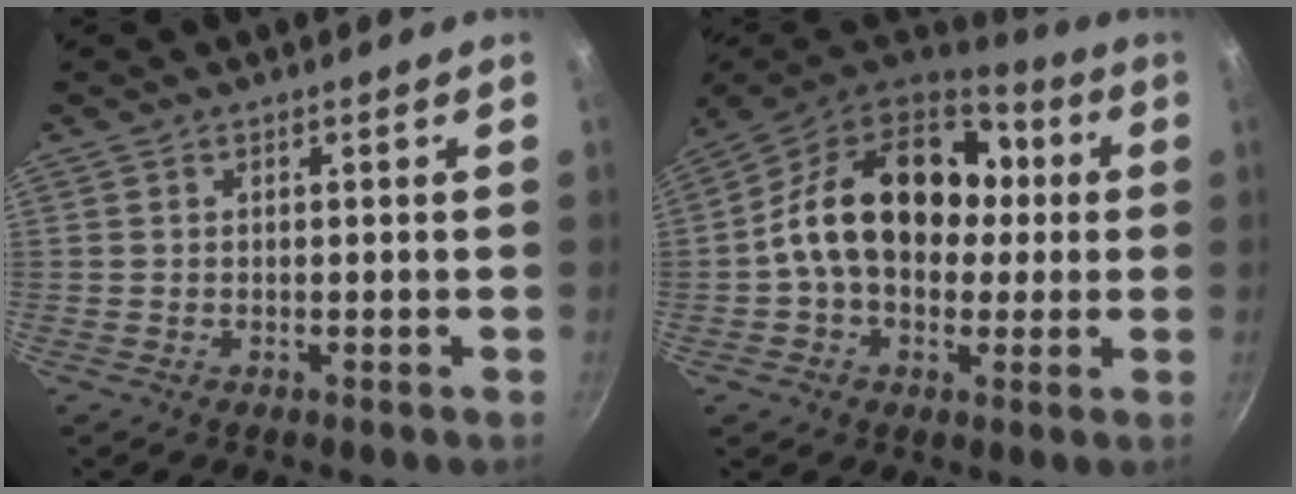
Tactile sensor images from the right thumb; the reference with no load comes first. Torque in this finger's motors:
{"motor_torque": [2.37, 2.64, 1.30, -1.00, 0.57]}